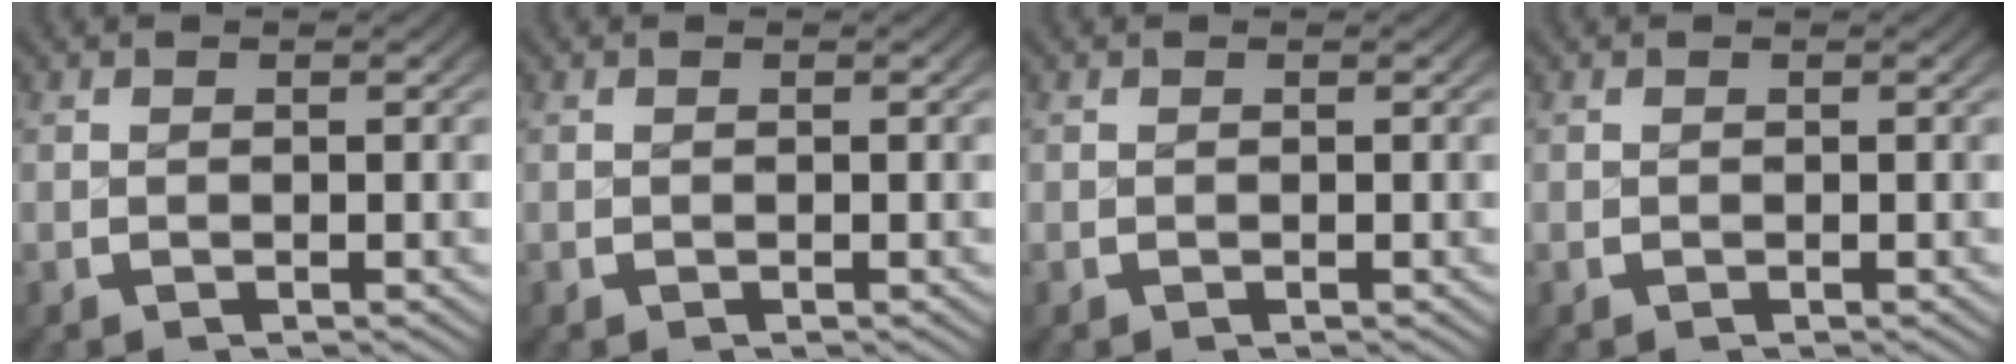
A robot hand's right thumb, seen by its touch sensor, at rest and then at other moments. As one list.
[{"total": 0.0}, {"total": 0.0}, {"total": 0.0}]